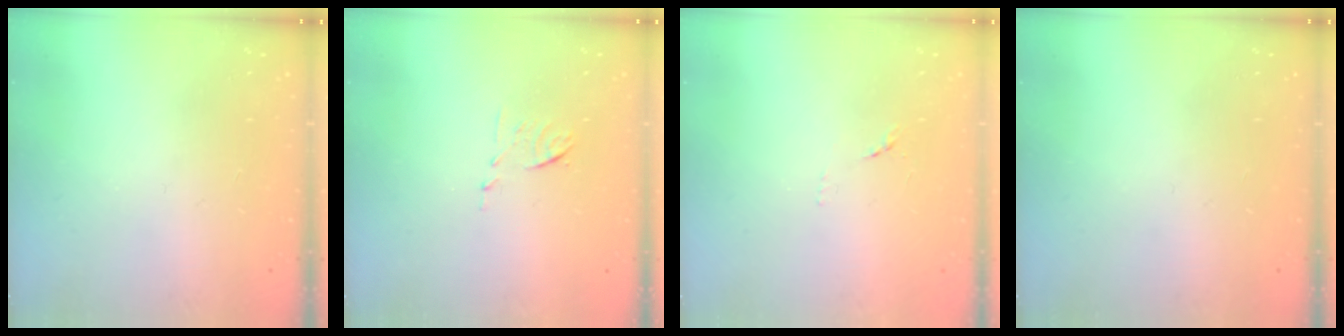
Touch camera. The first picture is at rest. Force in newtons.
{"total": 6.2, "press": 6.2, "slide": 0.7}
{"total": 7.6, "press": 7.6, "slide": 0.7}
{"total": 0.0}